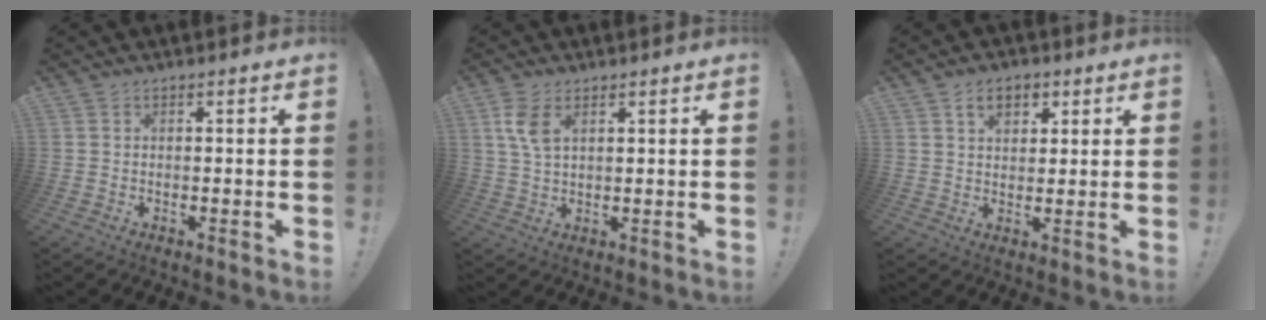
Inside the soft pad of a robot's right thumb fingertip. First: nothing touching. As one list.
[{"total": 6.6, "force": [2.8, 3.2, 5.0], "torque": [-0.092, -0.005, 0.050]}, {"total": 6.1, "force": [3.0, 4.2, 3.4], "torque": [-0.054, 0.001, 0.054]}]